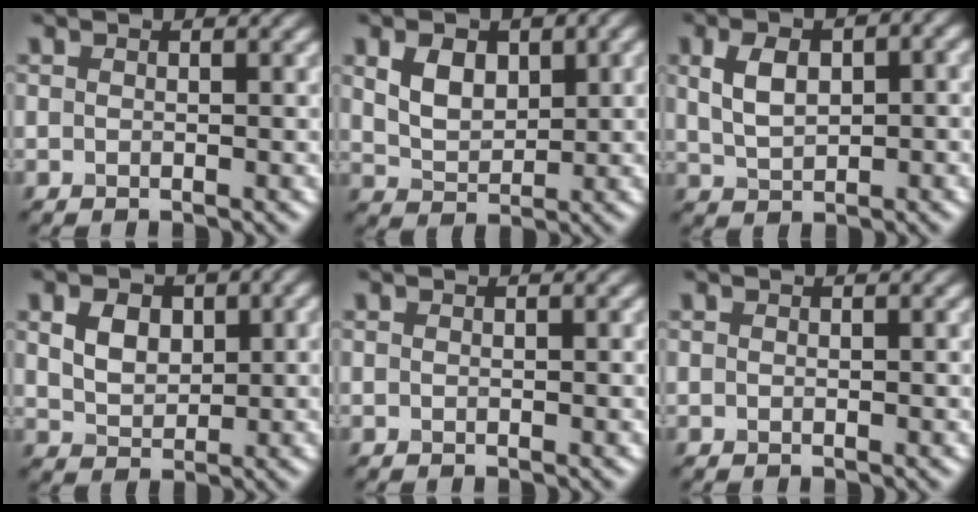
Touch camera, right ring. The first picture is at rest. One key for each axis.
{"total": 3.8, "fx": 1.4, "fy": 2.5, "fz": 2.6, "tx": -0.048, "ty": -0.001, "tz": 0.028}
{"total": 5.8, "fx": 1.4, "fy": 3.1, "fz": 4.7, "tx": -0.086, "ty": 0.009, "tz": 0.028}
{"total": 3.6, "fx": 1.1, "fy": 2.5, "fz": 2.3, "tx": -0.043, "ty": 0.000, "tz": 0.021}
{"total": 0.0}
{"total": 0.0}